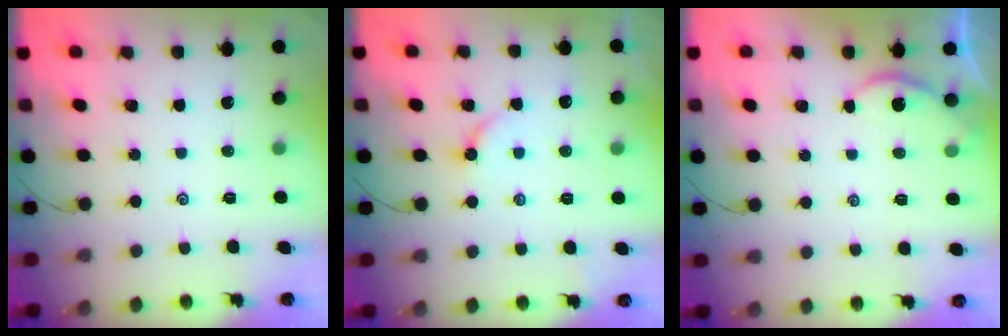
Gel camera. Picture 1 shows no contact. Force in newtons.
{"total": 3.5, "press": 3.5, "slide": 0.4}
{"total": 1.2, "press": 1.1, "slide": 0.1}